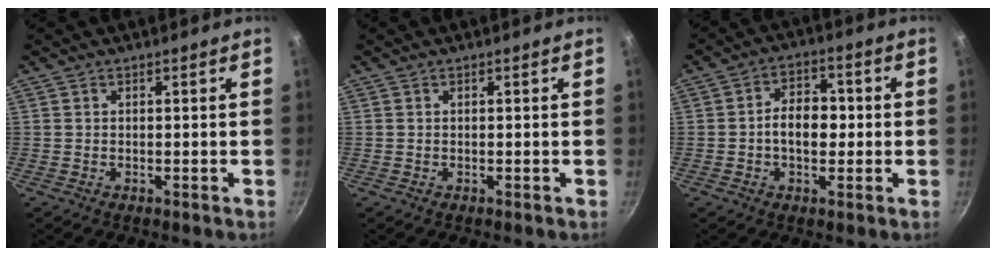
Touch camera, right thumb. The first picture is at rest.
{"total": 0.0}
{"total": 7.4, "force": [-0.5, 5.0, 5.4], "torque": [-0.053, 0.018, -0.013]}